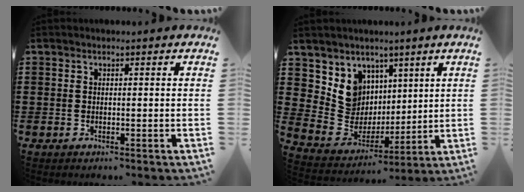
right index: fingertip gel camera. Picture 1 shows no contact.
{"total": 9.3, "force": [3.1, 8.4, 2.3], "torque": [-0.078, -0.023, 0.069]}